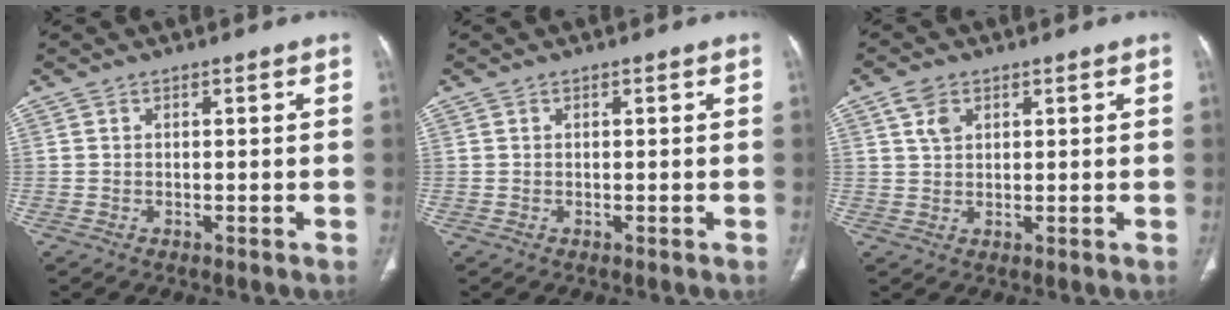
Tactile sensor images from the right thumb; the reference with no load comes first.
{"total": 0.0}
{"total": 3.9, "force": [1.9, 2.6, 2.3], "torque": [-0.038, -0.003, 0.041]}